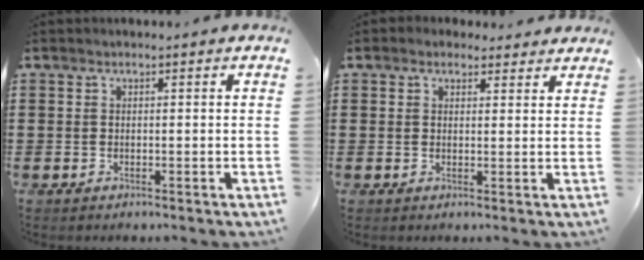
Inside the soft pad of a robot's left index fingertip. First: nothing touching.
{"total": 2.0, "force": [1.6, 1.0, 0.3], "torque": [-0.003, 0.004, 0.029]}